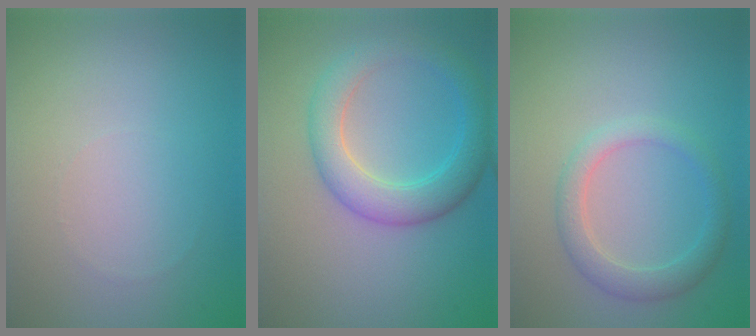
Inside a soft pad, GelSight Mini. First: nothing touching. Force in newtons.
{"total": 4.7, "press": 4.7, "slide": 0.1}
{"total": 2.8, "press": 2.8, "slide": 0.1}